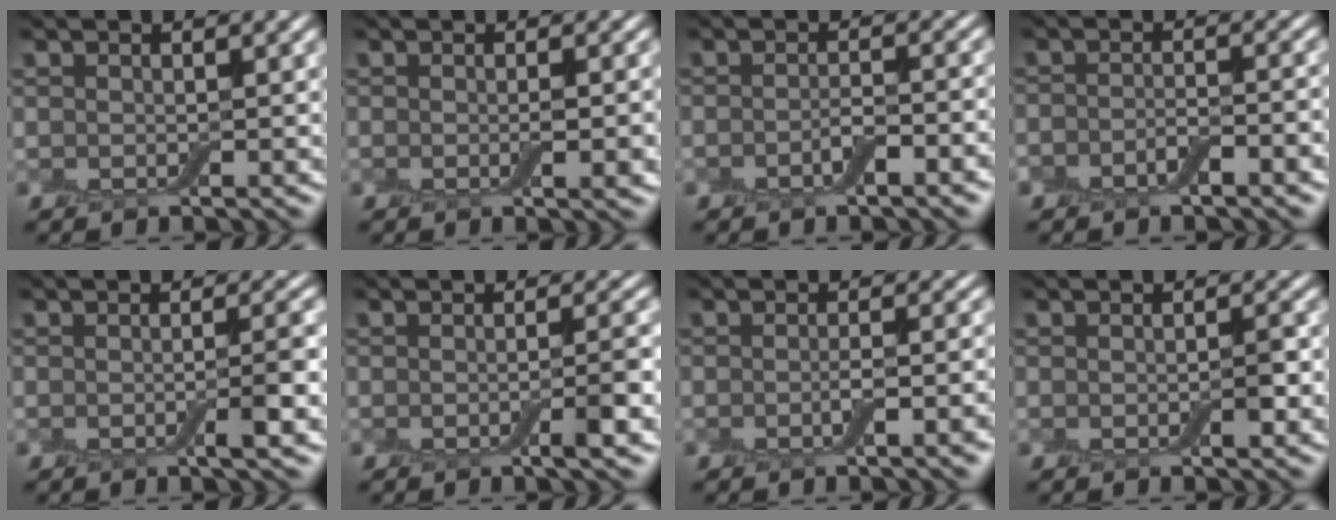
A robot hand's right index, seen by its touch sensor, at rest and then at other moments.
{"total": 2.2, "force": [-0.4, 0.5, 2.1], "torque": [-0.032, -0.004, -0.006]}
{"total": 2.5, "force": [-1.1, 0.7, 2.2], "torque": [-0.039, 0.001, -0.023]}
{"total": 3.2, "force": [-1.7, 1.2, 2.4], "torque": [-0.044, -0.001, -0.034]}
{"total": 2.9, "force": [-0.8, 0.5, 2.7], "torque": [-0.040, 0.002, -0.017]}
{"total": 3.0, "force": [-0.9, 0.5, 2.8], "torque": [-0.039, 0.004, -0.019]}
{"total": 3.7, "force": [-1.2, 1.1, 3.3], "torque": [-0.043, 0.003, -0.022]}
{"total": 1.4, "force": [-0.5, 0.3, 1.3], "torque": [-0.021, -0.001, -0.009]}